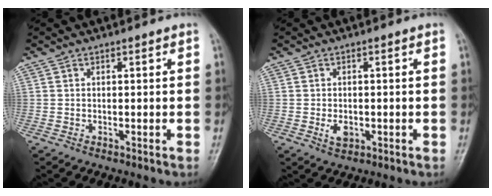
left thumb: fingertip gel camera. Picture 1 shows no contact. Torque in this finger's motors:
{"motor_torque": [0.39, 0.57, 0.52, 0.09, 0.00]}